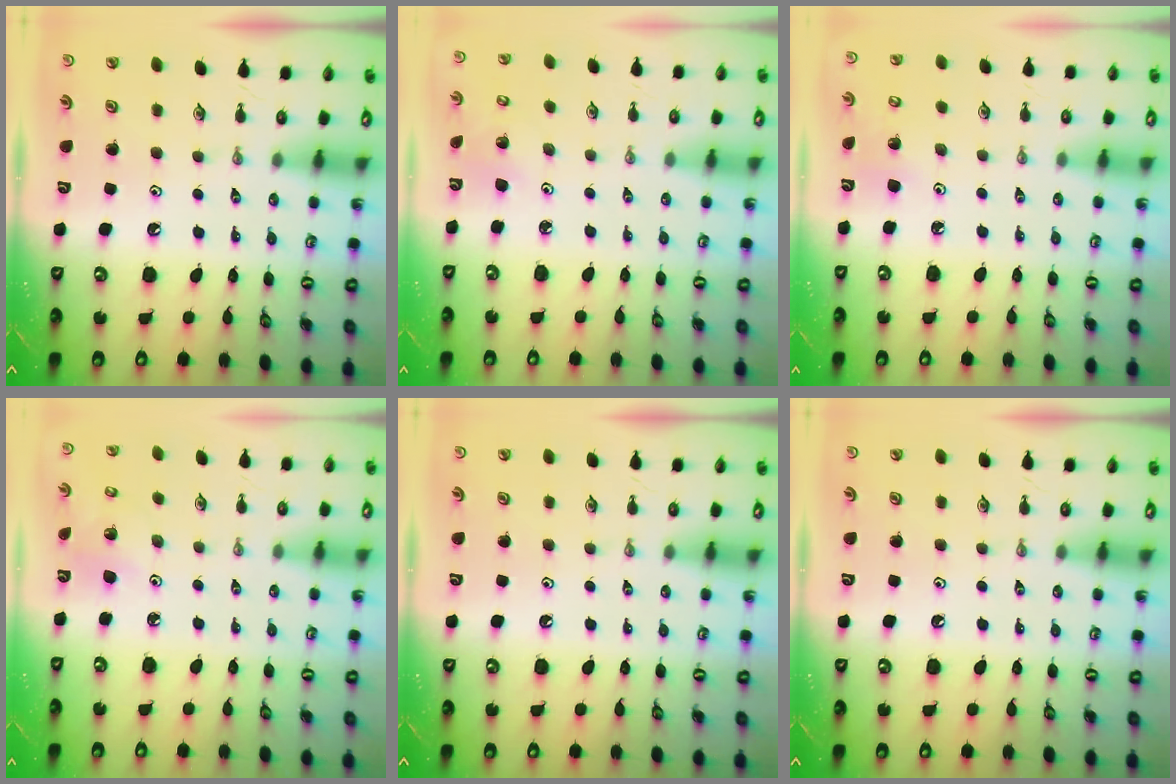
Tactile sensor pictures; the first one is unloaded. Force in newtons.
{"total": 2.8, "press": 2.8, "slide": 0.2}
{"total": 5.4, "press": 5.1, "slide": 1.9}
{"total": 3.2, "press": 3.2, "slide": 0.2}
{"total": 0.0}
{"total": 0.0}